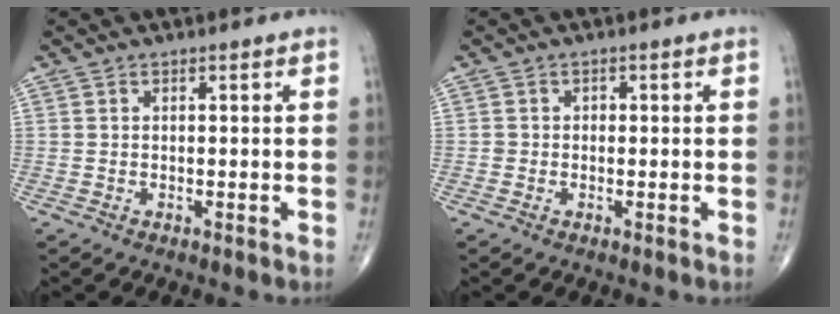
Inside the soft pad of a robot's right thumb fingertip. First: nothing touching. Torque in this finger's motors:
{"motor_torque": [-0.05, 0.18, 0.32, -0.09, -0.01]}